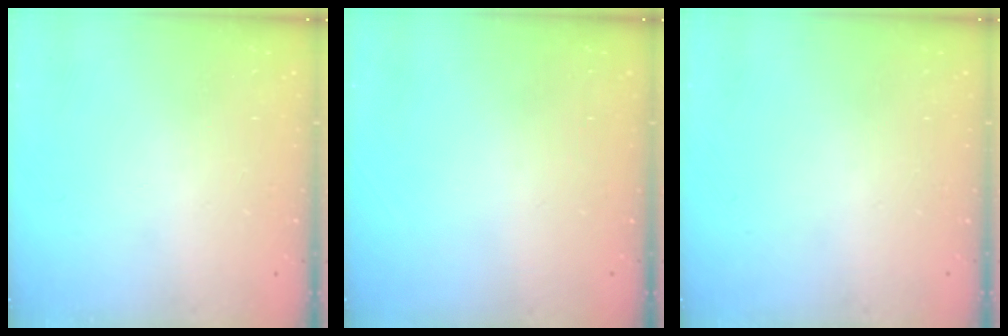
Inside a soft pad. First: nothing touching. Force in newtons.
{"total": 0.0}
{"total": 0.0}